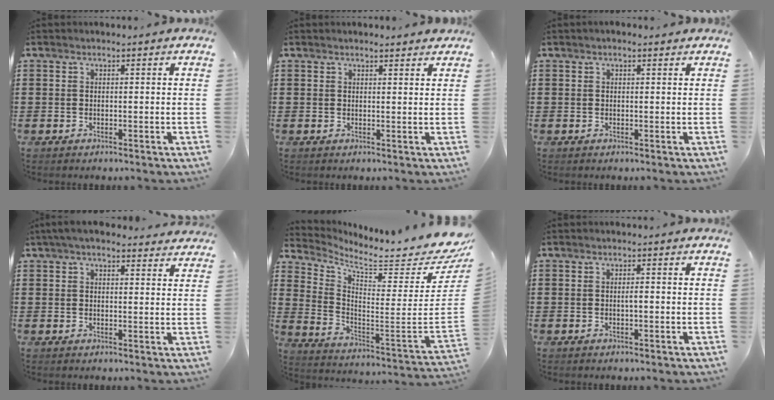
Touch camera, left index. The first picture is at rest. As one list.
[{"total": 1.4, "force": [1.3, 0.2, 0.5], "torque": [-0.012, 0.001, 0.024]}, {"total": 0.7, "force": [0.3, 0.3, 0.5], "torque": [-0.010, 0.004, 0.004]}, {"total": 4.2, "force": [3.7, 0.9, 1.8], "torque": [-0.045, -0.002, 0.069]}, {"total": 7.3, "force": [6.3, 0.3, 3.8], "torque": [-0.083, -0.079, 0.094]}, {"total": 0.8, "force": [-0.2, 0.2, 0.8], "torque": [-0.016, -0.002, -0.004]}]